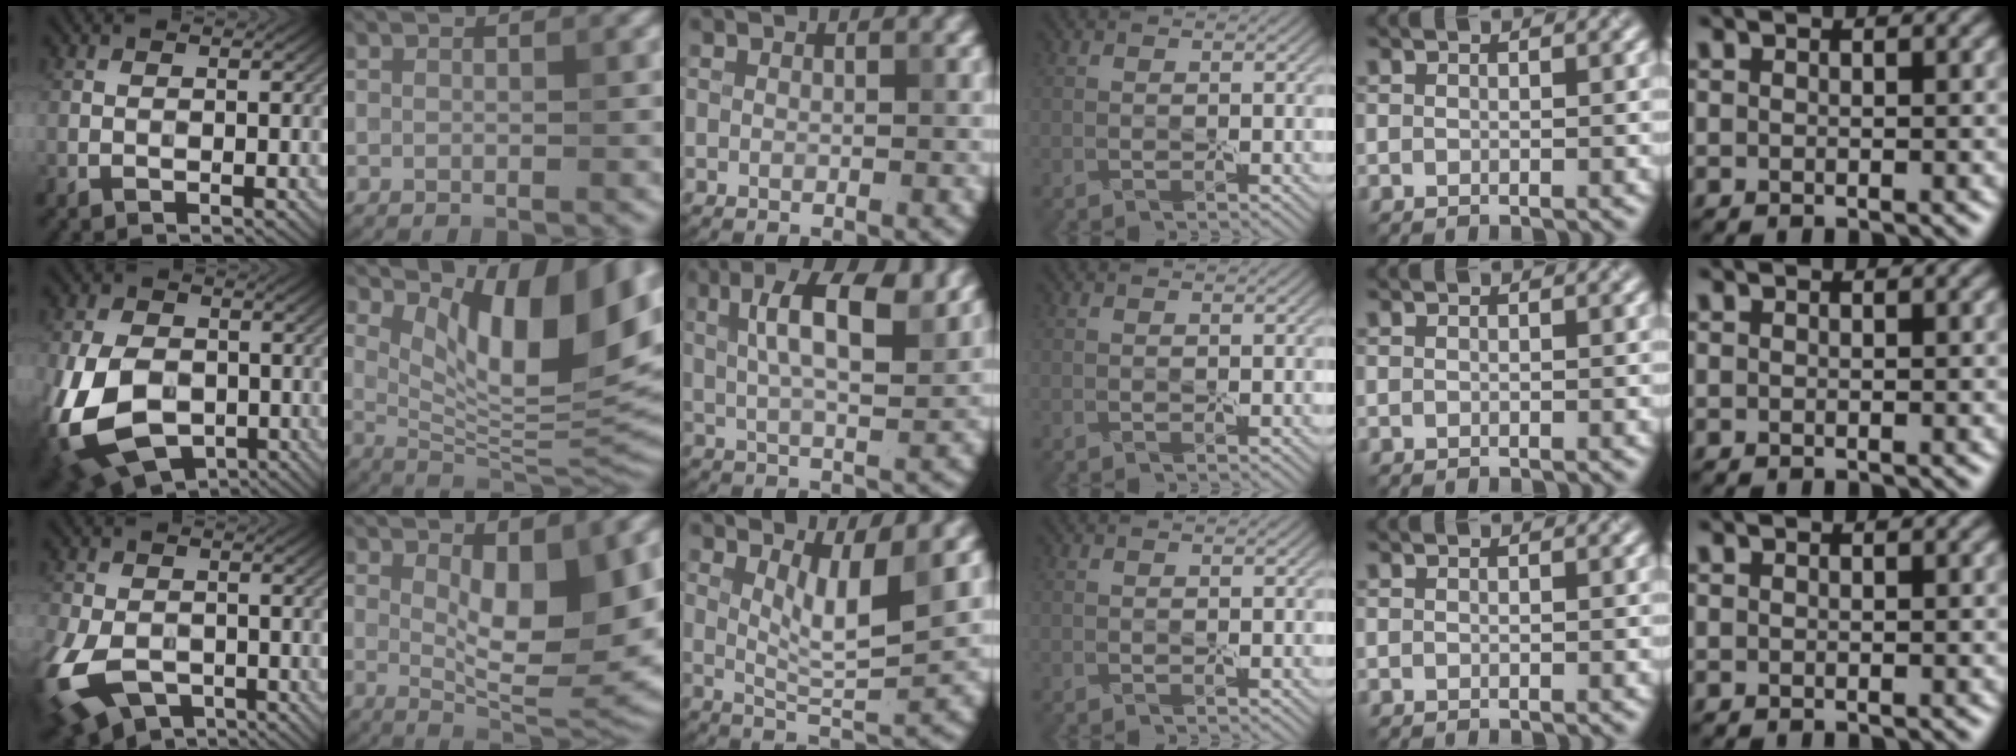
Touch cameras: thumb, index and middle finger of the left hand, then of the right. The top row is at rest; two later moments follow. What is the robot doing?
{"motion": "peel", "object": "sticky note"}